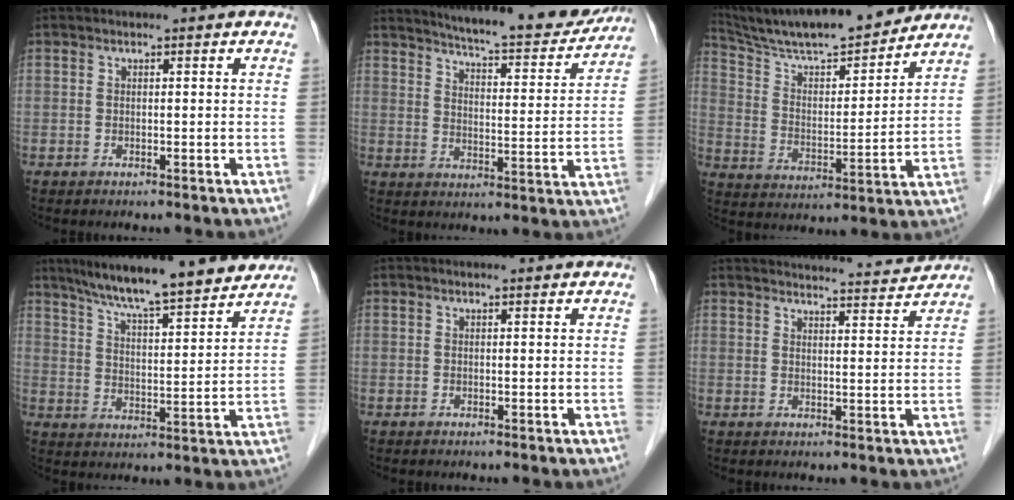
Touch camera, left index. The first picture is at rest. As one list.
[{"total": 18.3, "force": [16.8, 2.3, 6.8], "torque": [-0.097, -0.028, 0.219]}, {"total": 18.0, "force": [16.5, 1.6, 7.2], "torque": [-0.133, 0.004, 0.272]}, {"total": 15.7, "force": [13.5, 1.3, 7.8], "torque": [-0.121, 0.013, 0.203]}, {"total": 1.7, "force": [1.6, 0.2, 0.7], "torque": [-0.015, 0.012, 0.018]}, {"total": 10.7, "force": [10.6, -0.2, 1.6], "torque": [-0.019, -0.007, 0.127]}]